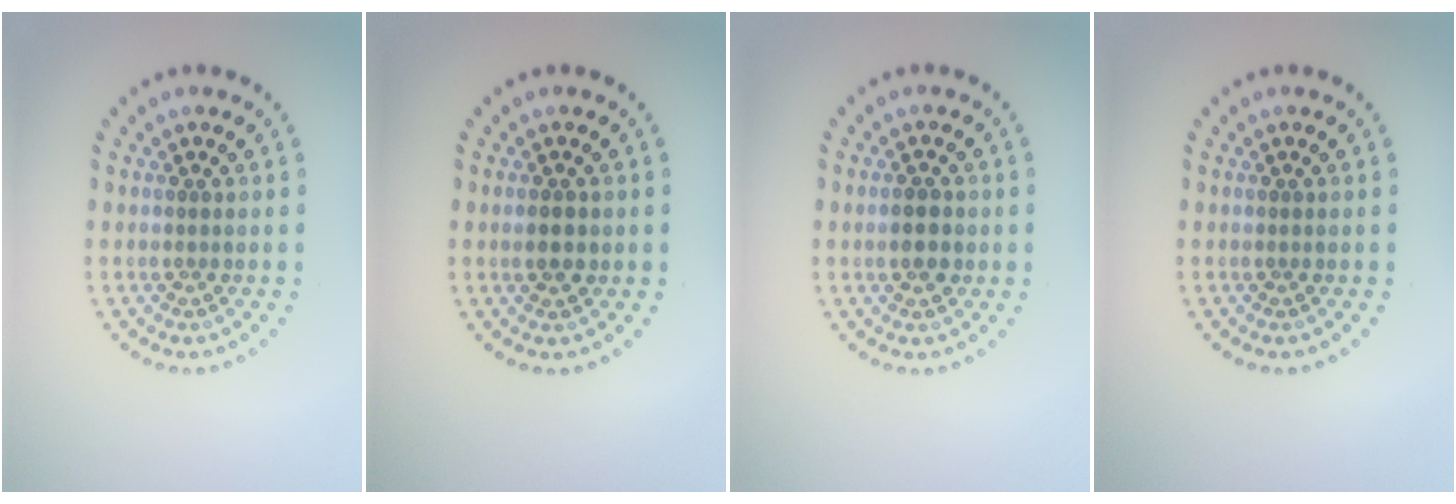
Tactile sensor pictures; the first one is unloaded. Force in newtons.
{"total": 1.7, "press": 1.7, "slide": 0.2}
{"total": 2.0, "press": 2.0, "slide": 0.2}
{"total": 0.0}